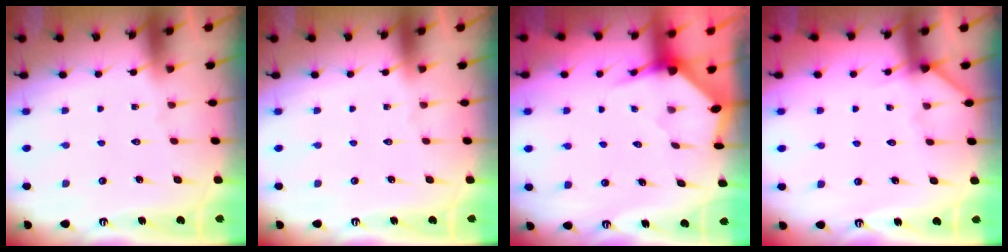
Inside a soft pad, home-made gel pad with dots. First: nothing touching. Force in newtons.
{"total": 0.0}
{"total": 3.2, "press": 3.2, "slide": 0.3}
{"total": 3.9, "press": 3.9, "slide": 0.4}